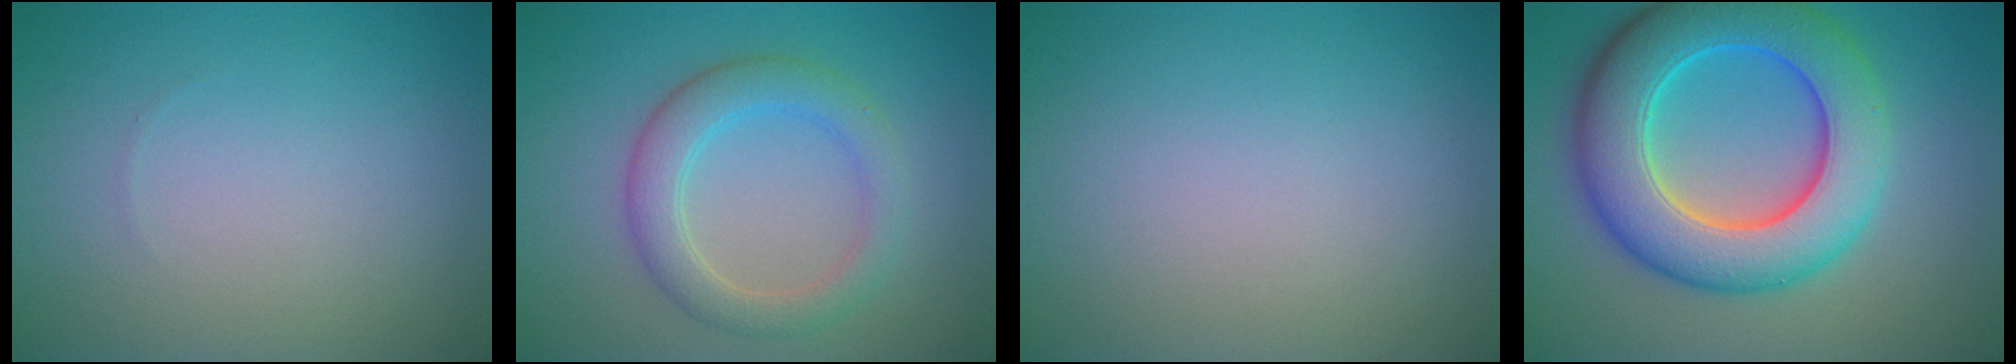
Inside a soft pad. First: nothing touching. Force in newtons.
{"total": 3.9, "press": 3.9, "slide": 0.3}
{"total": 0.0}
{"total": 10.4, "press": 10.4, "slide": 0.2}